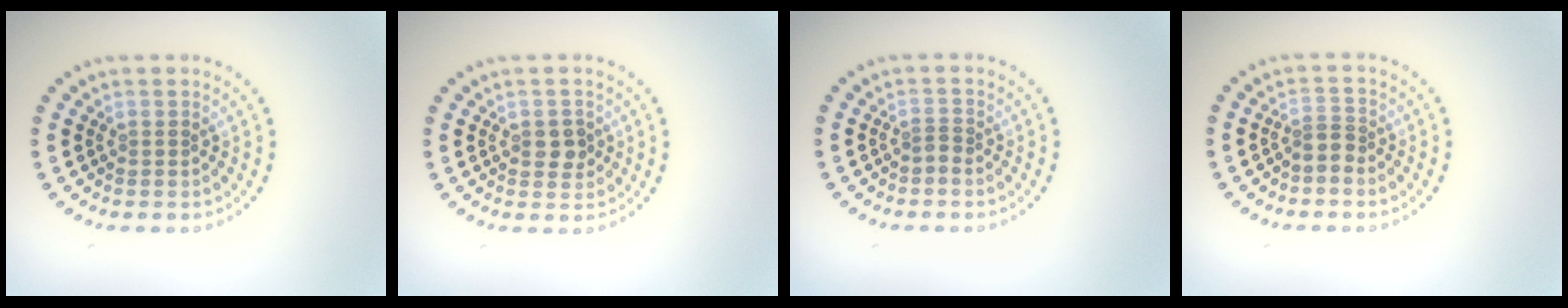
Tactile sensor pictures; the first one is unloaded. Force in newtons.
{"total": 1.9, "press": 1.8, "slide": 0.3}
{"total": 0.7, "press": 0.4, "slide": 0.6}
{"total": 1.5, "press": 1.0, "slide": 1.1}